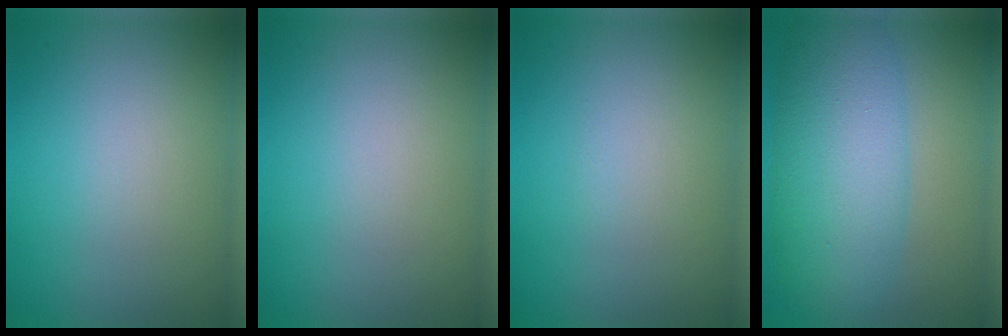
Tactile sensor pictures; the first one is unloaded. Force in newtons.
{"total": 0.0}
{"total": 0.0}
{"total": 8.0, "press": 8.0, "slide": 0.2}